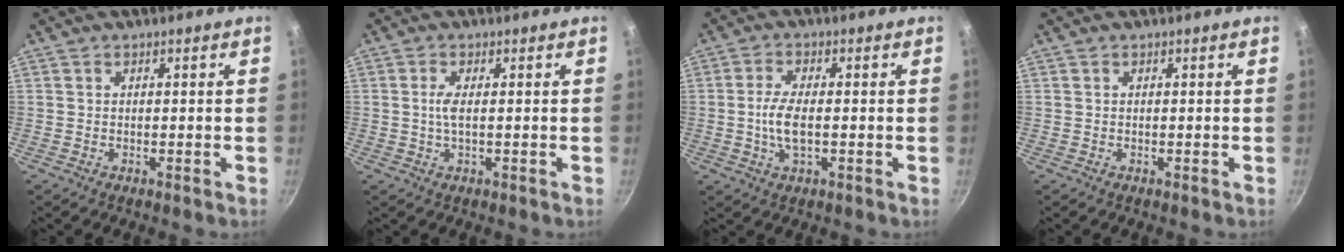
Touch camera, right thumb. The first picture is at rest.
{"total": 2.5, "force": [0.1, 0.6, 2.4], "torque": [-0.062, 0.001, 0.002]}
{"total": 5.7, "force": [-0.6, 2.2, 5.3], "torque": [-0.113, 0.003, -0.016]}
{"total": 0.0}